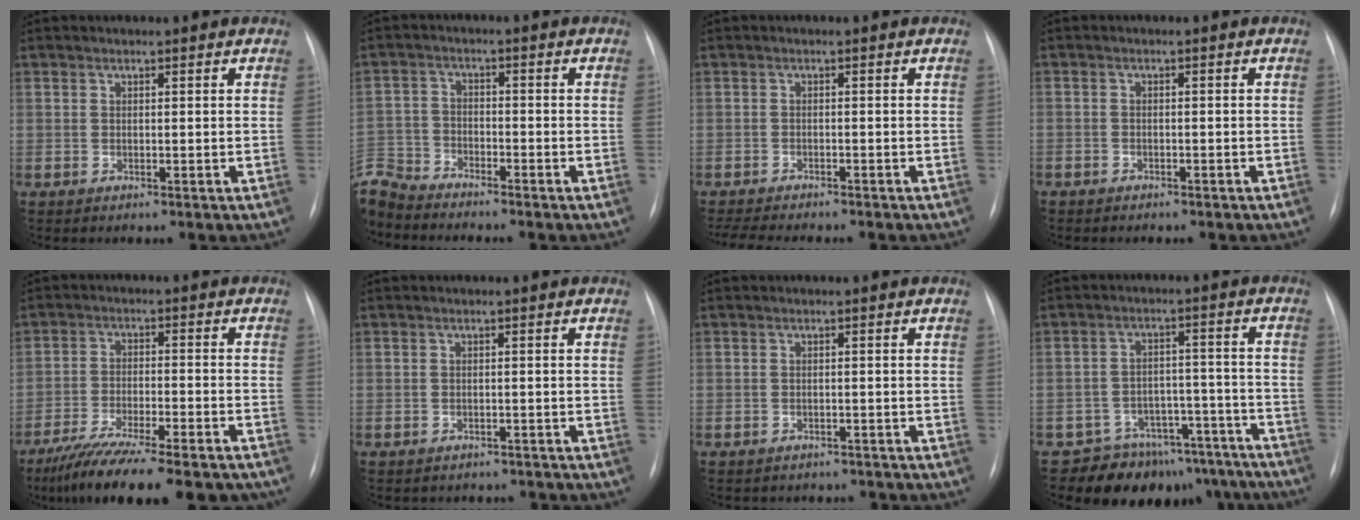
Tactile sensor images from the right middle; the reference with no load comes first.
{"total": 7.9, "force": [-7.8, 1.4, 0.5], "torque": [-0.015, 0.002, -0.154]}
{"total": 9.1, "force": [-8.1, 1.4, 4.0], "torque": [-0.057, -0.008, -0.116]}
{"total": 2.7, "force": [-2.1, 1.4, 0.9], "torque": [-0.014, 0.002, -0.019]}
{"total": 18.5, "force": [-15.3, 3.0, 9.9], "torque": [-0.130, -0.016, -0.227]}
{"total": 5.7, "force": [-5.1, 2.4, 0.7], "torque": [-0.005, 0.008, -0.052]}
{"total": 6.0, "force": [-5.4, 2.5, 0.8], "torque": [-0.008, 0.008, -0.056]}
{"total": 13.9, "force": [-11.9, 7.1, 1.5], "torque": [0.010, 0.053, -0.146]}